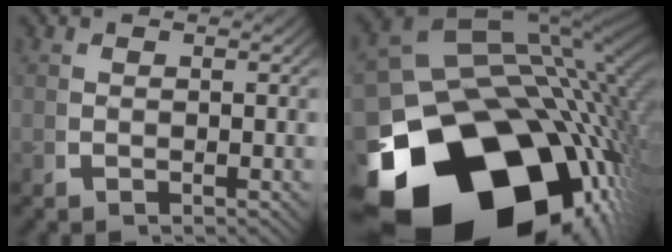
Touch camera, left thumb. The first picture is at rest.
{"total": 34.5, "force": [-6.8, 22.0, 25.7], "torque": [-0.434, -0.097, -0.073]}